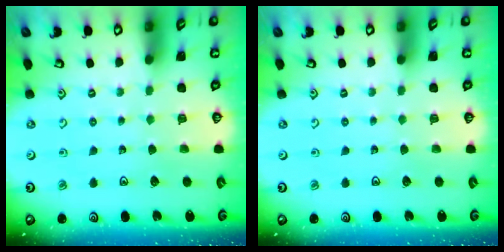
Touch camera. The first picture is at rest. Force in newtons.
{"total": 0.0}